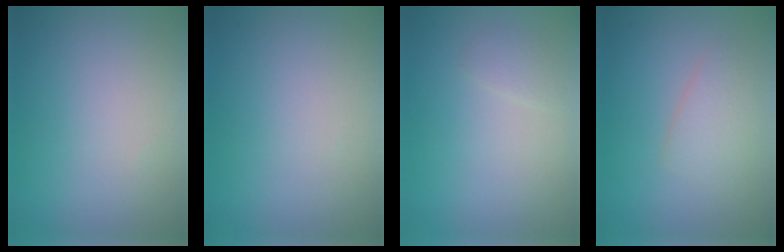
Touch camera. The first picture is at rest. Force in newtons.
{"total": 0.0}
{"total": 0.9, "press": 0.9, "slide": 0.0}
{"total": 2.1, "press": 2.1, "slide": 0.0}